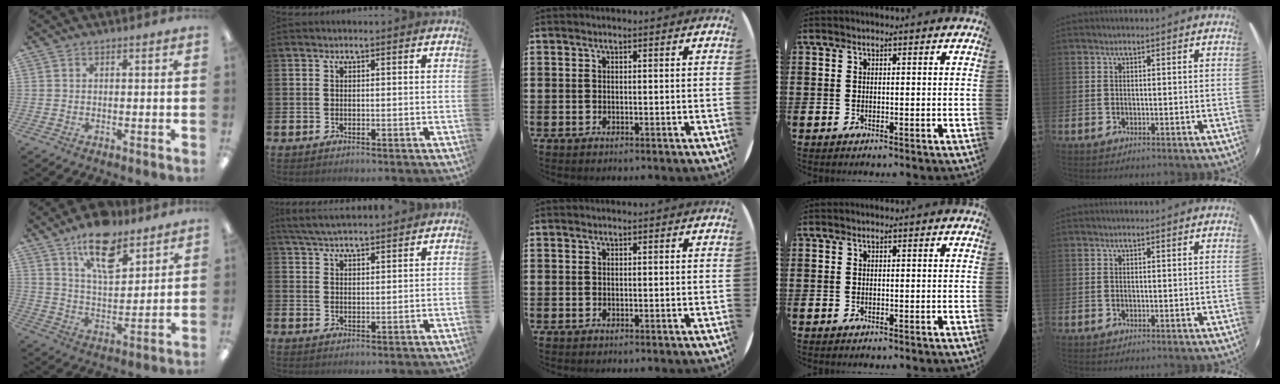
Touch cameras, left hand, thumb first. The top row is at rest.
{"thumb": {"total": 14.3, "force": [9.7, 6.3, 8.3], "torque": [-0.129, -0.046, 0.168]}, "index": {"total": 4.5, "force": [4.3, 0.5, 1.1], "torque": [-0.034, -0.015, 0.080]}}